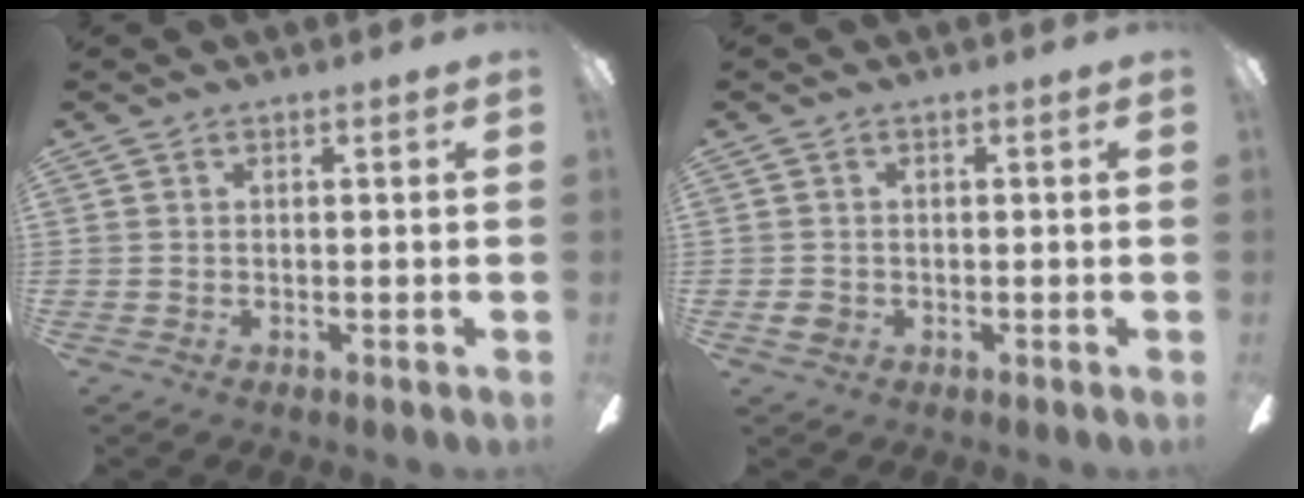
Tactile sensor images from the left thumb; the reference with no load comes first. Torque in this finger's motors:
{"motor_torque": [-0.49, 0.42, 0.07, 0.07, 0.00]}